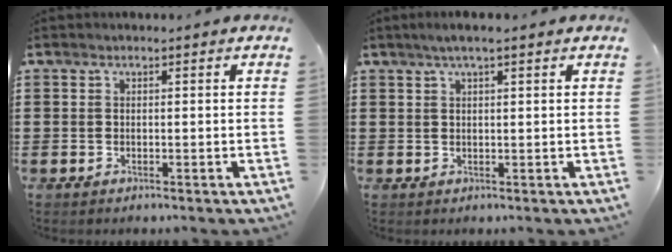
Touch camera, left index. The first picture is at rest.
{"total": 2.4, "force": [1.4, 0.2, 1.9], "torque": [-0.037, 0.003, 0.025]}